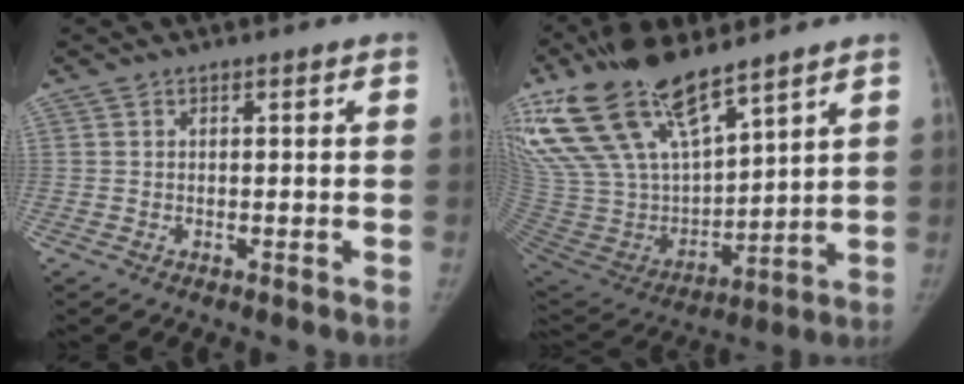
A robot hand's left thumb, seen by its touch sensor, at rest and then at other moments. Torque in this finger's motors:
{"motor_torque": [0.65, 0.89, 2.53, -0.24, 0.88]}